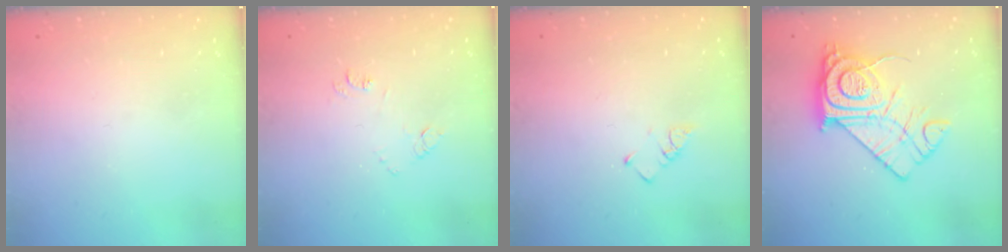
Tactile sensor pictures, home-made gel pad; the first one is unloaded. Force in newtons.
{"total": 7.9, "press": 7.9, "slide": 0.6}
{"total": 1.9, "press": 1.9, "slide": 0.3}
{"total": 17.2, "press": 17.1, "slide": 1.3}